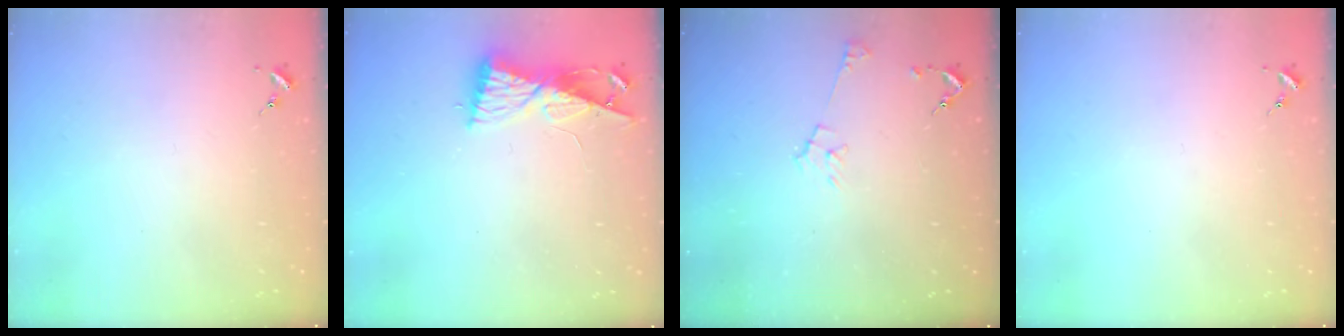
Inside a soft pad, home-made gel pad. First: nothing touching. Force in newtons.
{"total": 9.0, "press": 8.9, "slide": 0.8}
{"total": 5.4, "press": 5.4, "slide": 0.7}
{"total": 0.0}